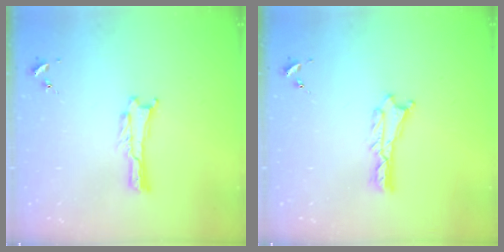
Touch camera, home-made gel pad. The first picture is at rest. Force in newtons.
{"total": 0.7, "press": 0.6, "slide": 0.2}